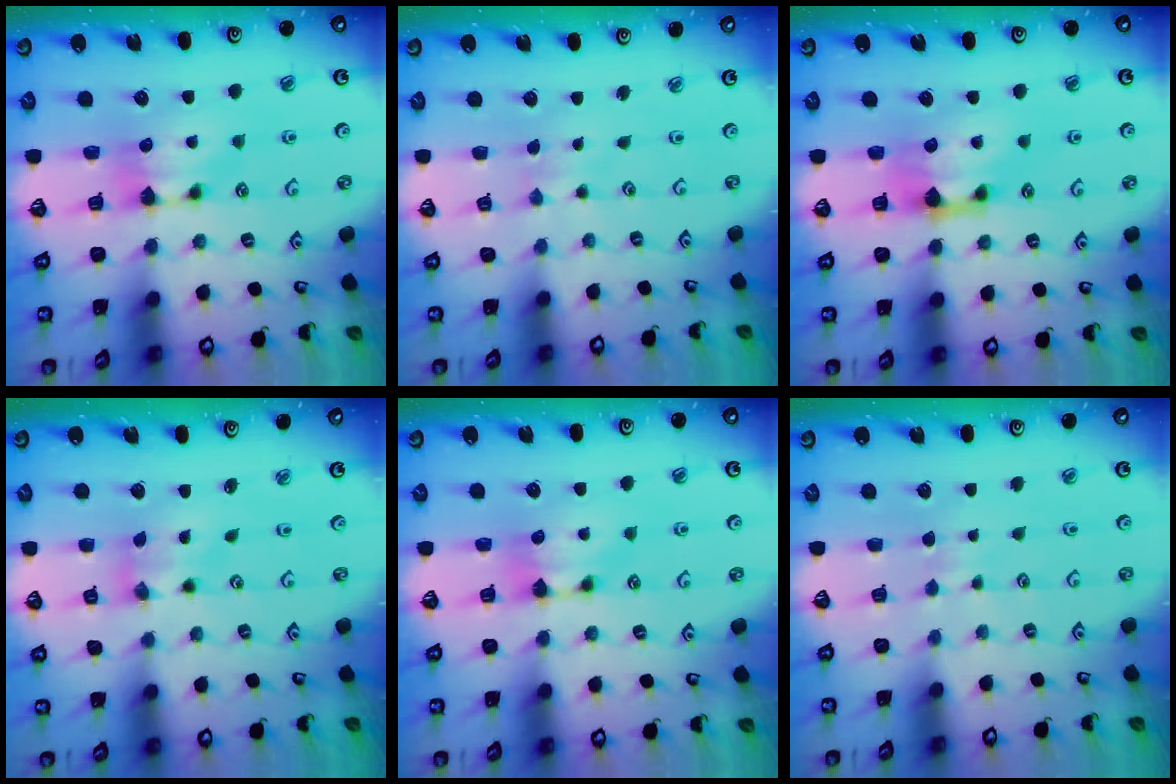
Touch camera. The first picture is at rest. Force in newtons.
{"total": 2.8, "press": 2.8, "slide": 0.2}
{"total": 1.5, "press": 0.7, "slide": 1.3}
{"total": 1.8, "press": 1.3, "slide": 1.3}
{"total": 0.0}
{"total": 3.5, "press": 3.5, "slide": 0.2}